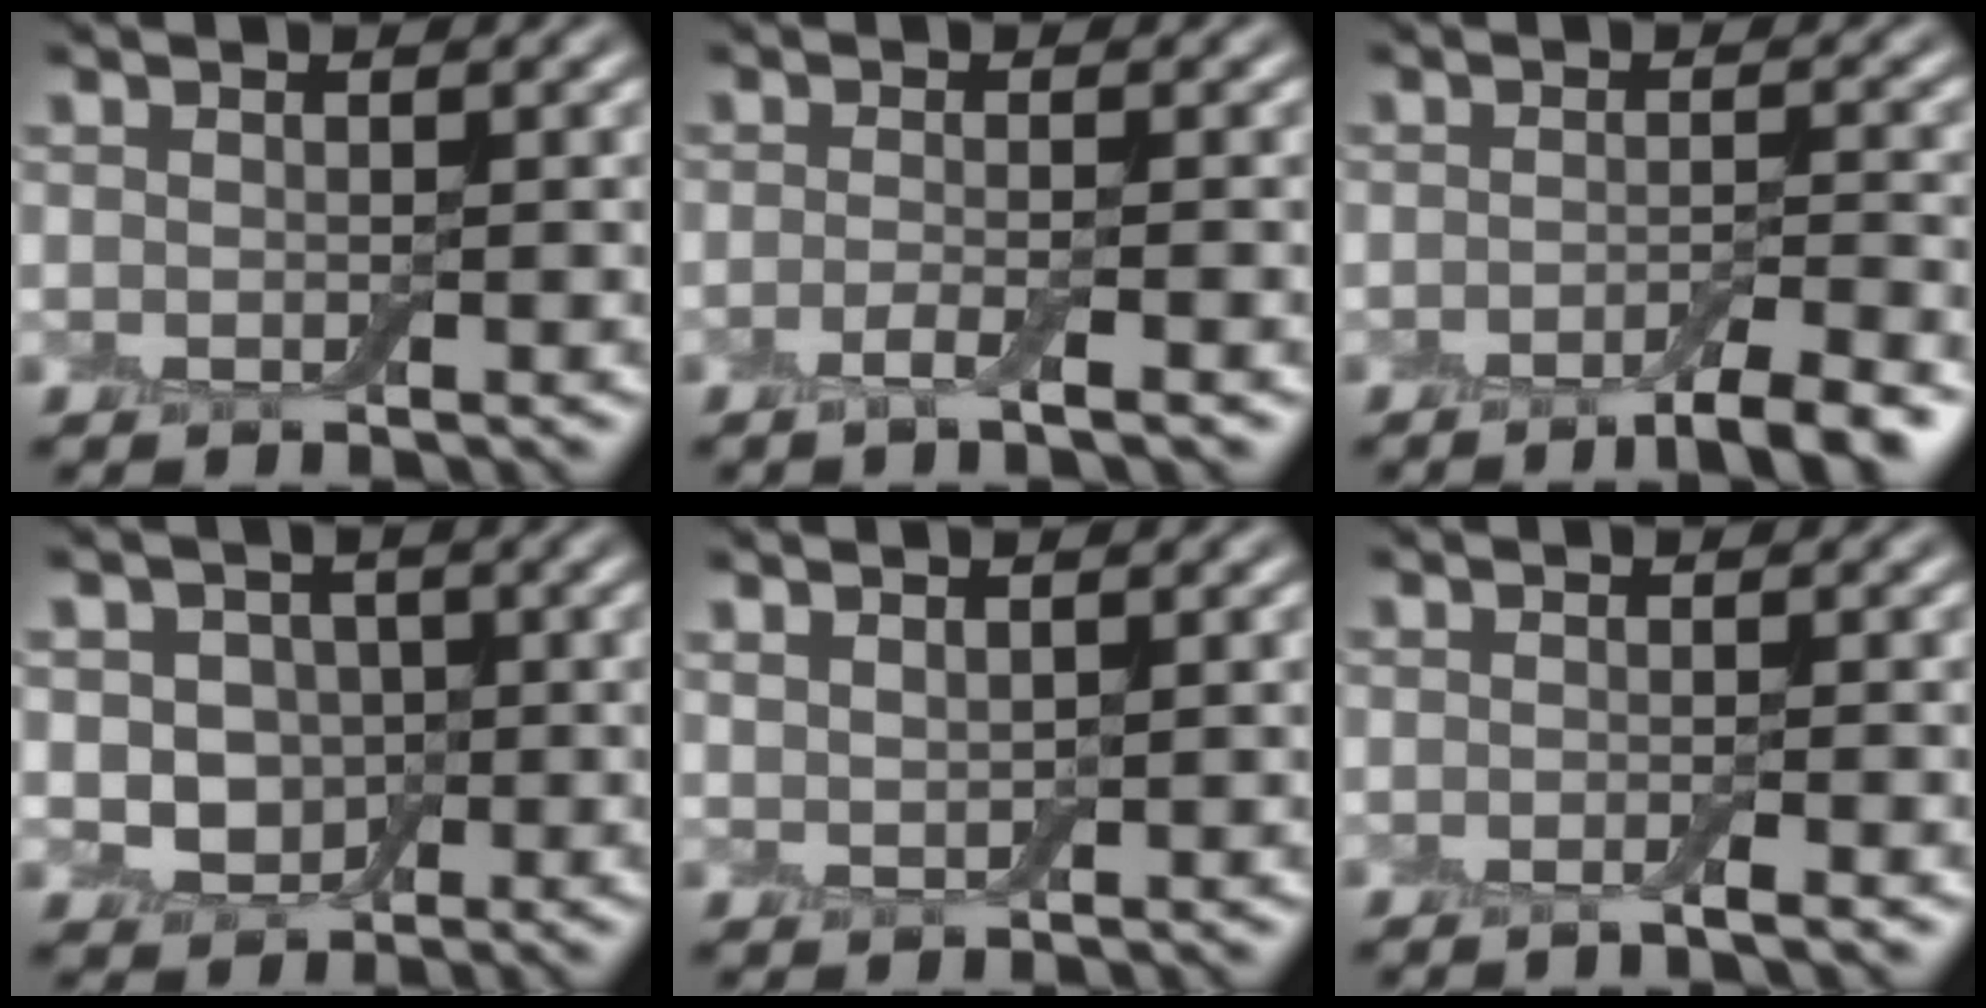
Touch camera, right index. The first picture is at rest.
{"total": 2.0, "force": [-0.9, 0.4, 1.7], "torque": [-0.024, -0.002, -0.024]}
{"total": 4.6, "force": [-3.0, 0.9, 3.4], "torque": [-0.045, 0.002, -0.049]}
{"total": 3.6, "force": [-0.2, 3.0, 2.0], "torque": [-0.025, -0.003, -0.011]}
{"total": 1.2, "force": [0.9, 0.3, 0.7], "torque": [-0.016, 0.002, 0.020]}
{"total": 1.5, "force": [-0.7, 0.2, 1.3], "torque": [-0.011, -0.001, -0.017]}